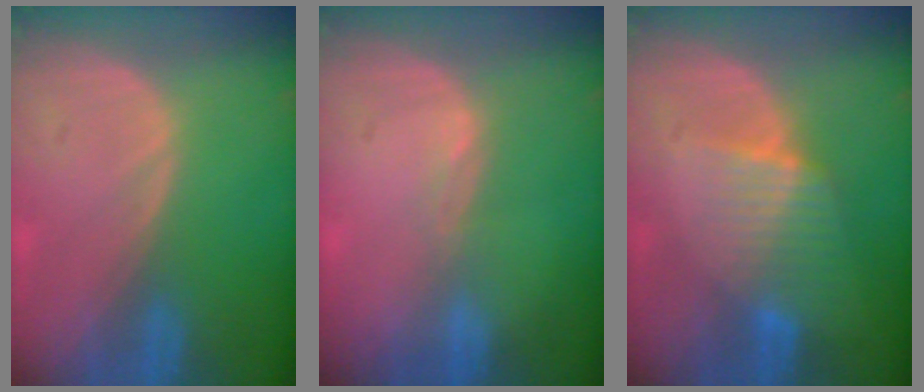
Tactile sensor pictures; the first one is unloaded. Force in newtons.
{"total": 1.0, "press": 0.7, "slide": 0.7}
{"total": 6.6, "press": 5.8, "slide": 3.2}